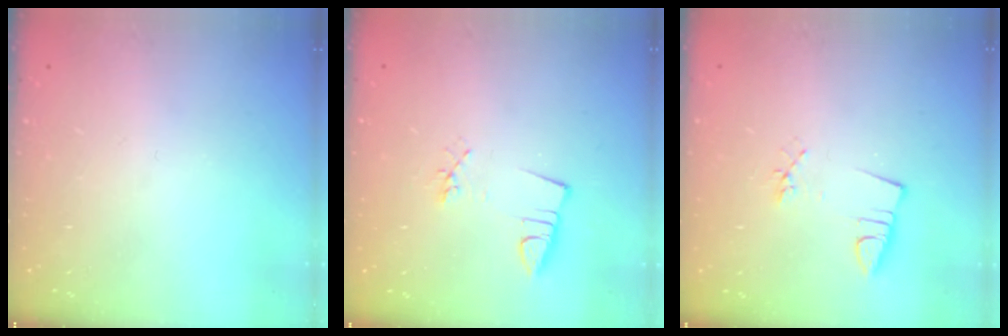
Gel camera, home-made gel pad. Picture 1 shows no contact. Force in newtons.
{"total": 2.9, "press": 1.5, "slide": 2.5}
{"total": 2.6, "press": 1.1, "slide": 2.4}